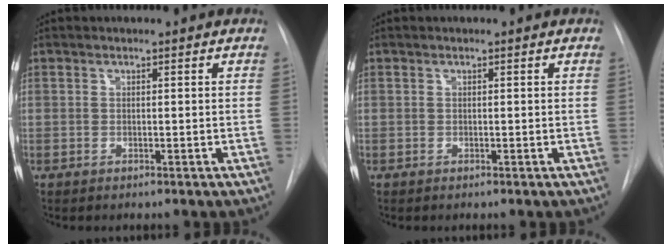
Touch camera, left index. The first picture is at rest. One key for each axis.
{"total": 0.0}